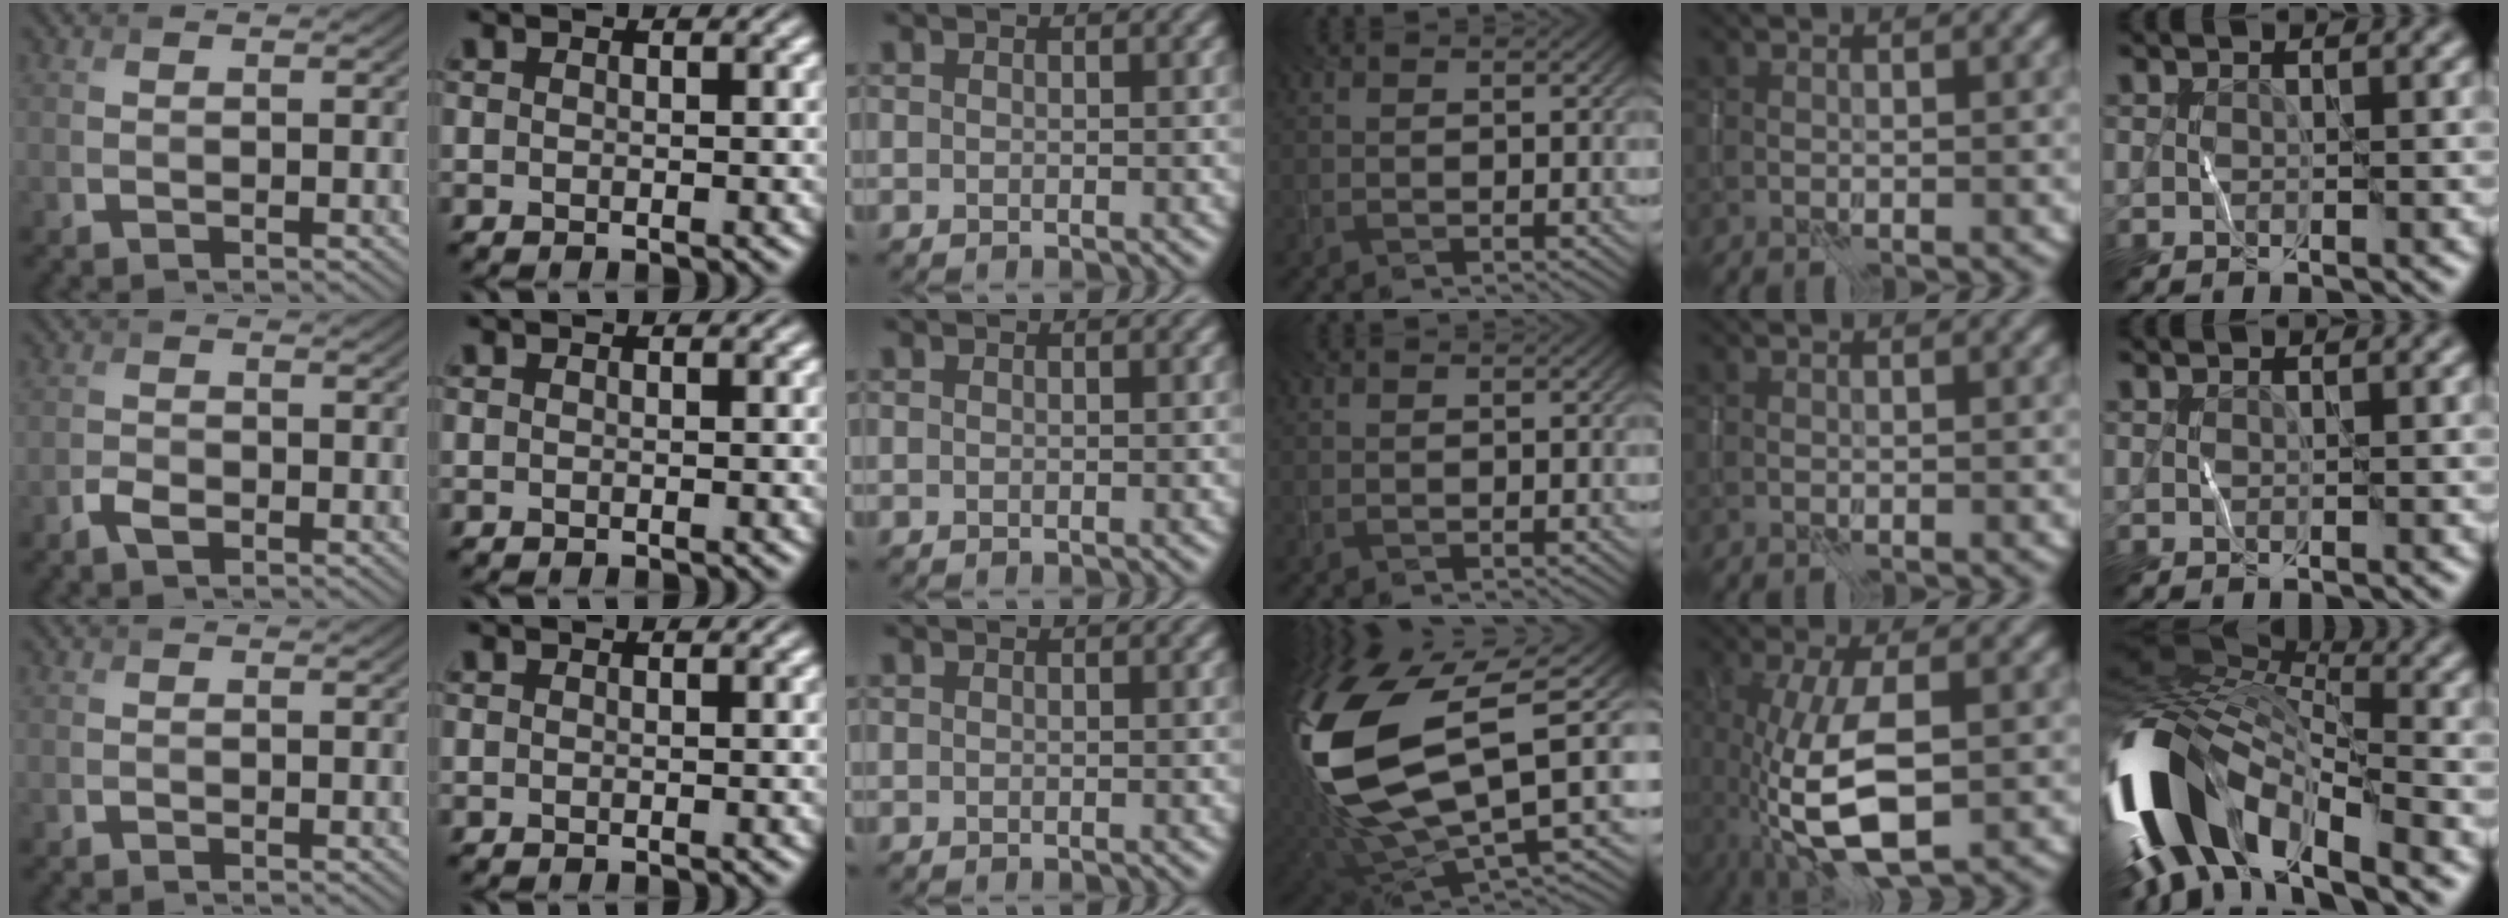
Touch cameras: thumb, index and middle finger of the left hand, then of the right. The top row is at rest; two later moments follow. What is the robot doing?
{"motion": "wipe", "object": "whiteboard"}